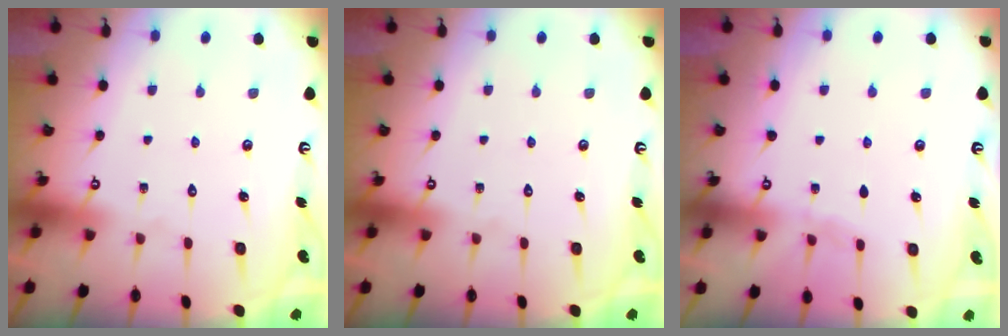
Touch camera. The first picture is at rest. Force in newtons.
{"total": 0.0}
{"total": 1.0, "press": 1.0, "slide": 0.3}